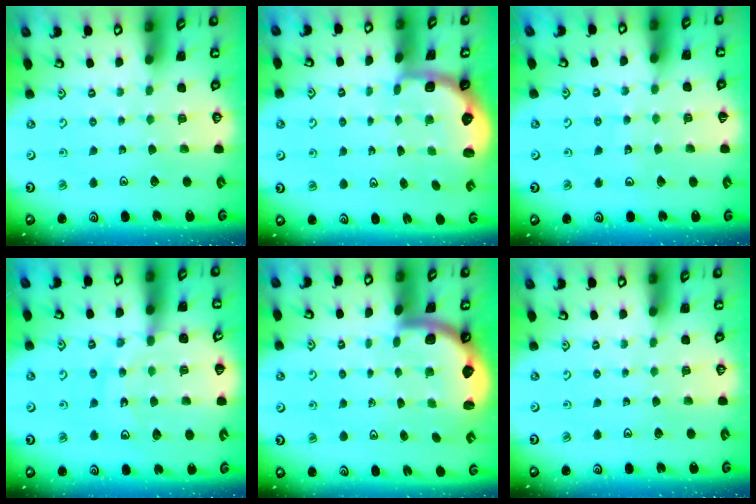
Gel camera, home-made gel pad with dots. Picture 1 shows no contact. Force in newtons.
{"total": 2.3, "press": 1.7, "slide": 1.5}
{"total": 5.7, "press": 5.6, "slide": 1.0}
{"total": 12.8, "press": 12.5, "slide": 2.9}
{"total": 2.3, "press": 2.3, "slide": 0.4}
{"total": 0.0}